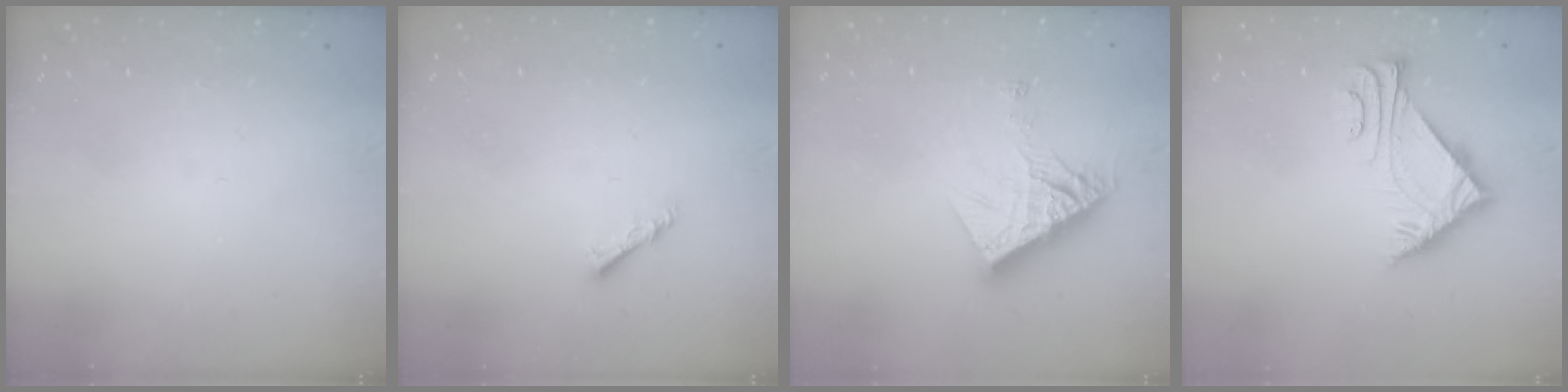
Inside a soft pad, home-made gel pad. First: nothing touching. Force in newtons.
{"total": 3.0, "press": 2.9, "slide": 0.6}
{"total": 12.4, "press": 12.3, "slide": 1.0}
{"total": 5.7, "press": 5.6, "slide": 0.7}